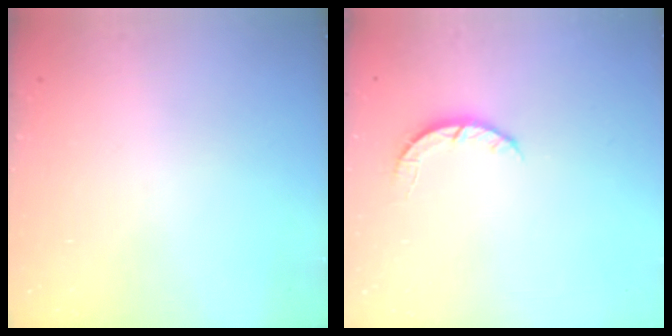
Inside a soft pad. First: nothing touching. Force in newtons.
{"total": 2.7, "press": 2.7, "slide": 0.4}